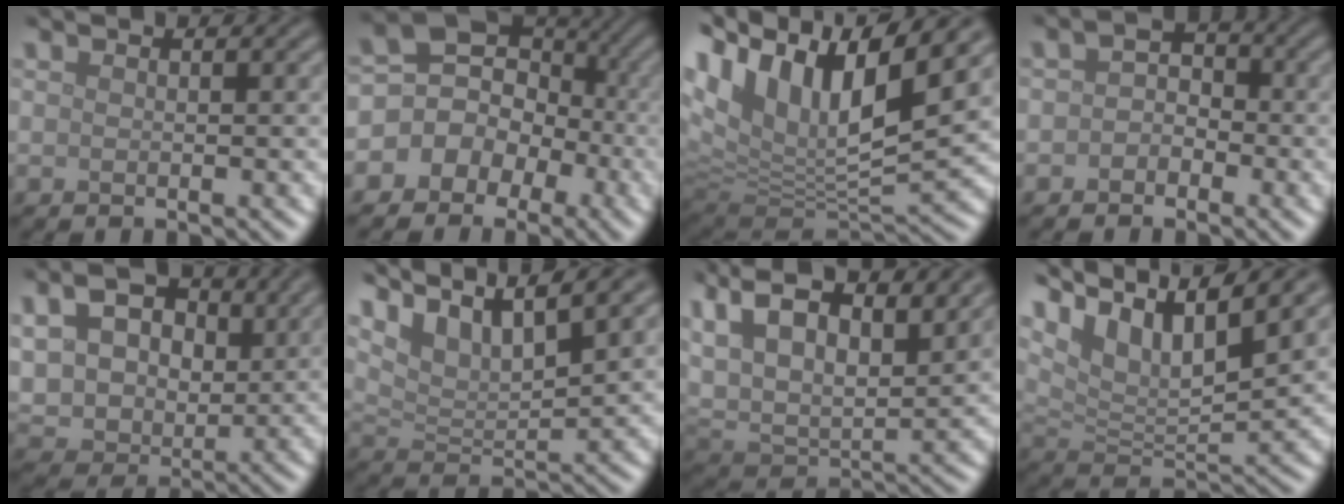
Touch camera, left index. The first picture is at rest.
{"total": 8.7, "force": [-1.3, 8.0, 3.1], "torque": [-0.038, 0.037, -0.060]}
{"total": 14.3, "force": [7.2, 6.3, 10.6], "torque": [-0.216, 0.026, 0.133]}
{"total": 2.2, "force": [-0.9, 1.7, 1.0], "torque": [-0.013, 0.008, -0.023]}
{"total": 7.9, "force": [2.7, 5.5, 5.1], "torque": [-0.114, 0.004, 0.039]}
{"total": 7.7, "force": [5.7, 2.1, 4.8], "torque": [-0.100, 0.006, 0.103]}
{"total": 15.4, "force": [8.1, 7.4, 10.8], "torque": [-0.230, 0.046, 0.126]}
{"total": 11.1, "force": [7.6, 3.4, 7.4], "torque": [-0.145, 0.005, 0.134]}